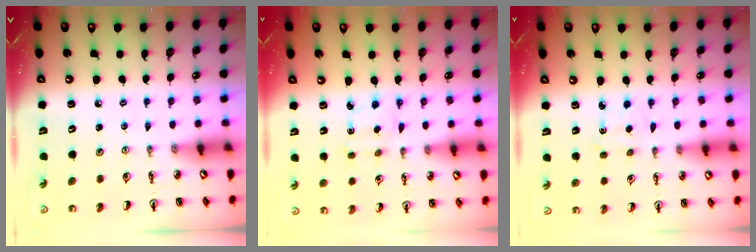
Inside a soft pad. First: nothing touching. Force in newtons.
{"total": 1.7, "press": 1.5, "slide": 0.8}
{"total": 2.7, "press": 2.7, "slide": 0.4}